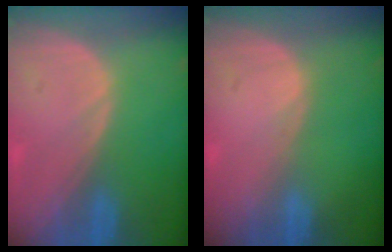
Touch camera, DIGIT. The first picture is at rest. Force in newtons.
{"total": 0.0}